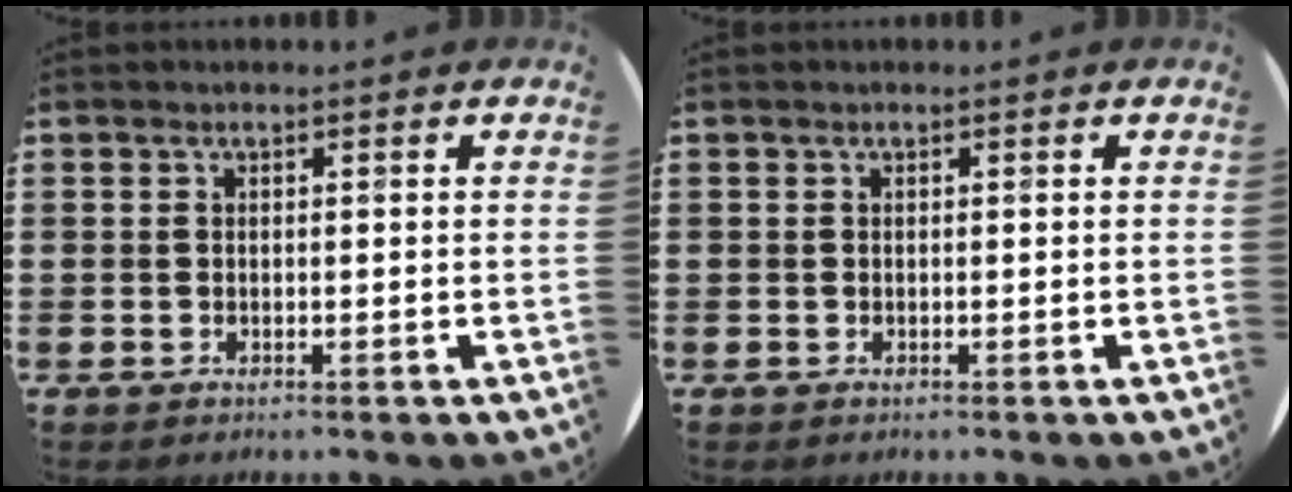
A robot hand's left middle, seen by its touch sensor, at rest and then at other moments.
{"total": 0.0}